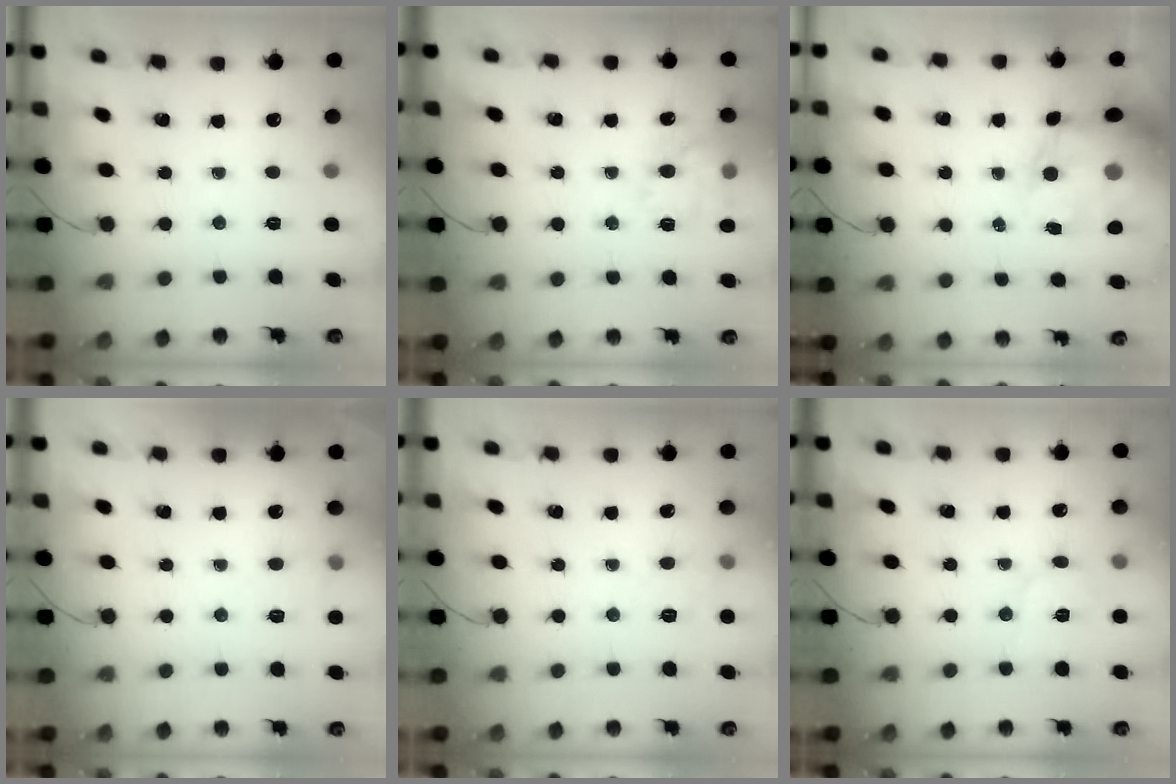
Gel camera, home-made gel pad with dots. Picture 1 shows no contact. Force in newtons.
{"total": 12.8, "press": 12.8, "slide": 0.6}
{"total": 14.2, "press": 13.8, "slide": 3.5}
{"total": 6.5, "press": 6.2, "slide": 1.8}
{"total": 6.3, "press": 6.0, "slide": 1.9}
{"total": 6.6, "press": 6.4, "slide": 1.8}